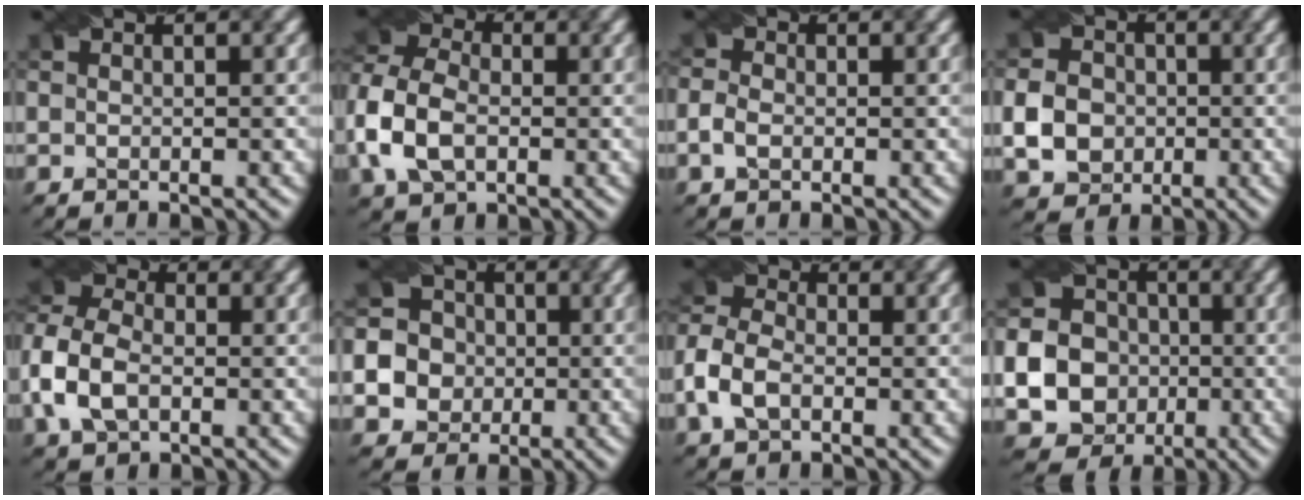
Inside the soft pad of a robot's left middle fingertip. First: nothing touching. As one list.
[{"total": 7.6, "force": [-2.1, 5.2, 5.2], "torque": [-0.128, 0.004, -0.056]}, {"total": 1.7, "force": [-0.8, 1.2, 1.0], "torque": [-0.024, -0.001, -0.020]}, {"total": 4.8, "force": [-0.9, 4.2, 2.2], "torque": [-0.049, 0.003, -0.021]}, {"total": 6.6, "force": [-1.9, 4.4, 4.5], "torque": [-0.108, 0.005, -0.050]}, {"total": 8.8, "force": [-1.9, 8.2, 2.4], "torque": [-0.061, 0.002, -0.056]}, {"total": 4.7, "force": [-1.8, 3.0, 3.1], "torque": [-0.077, 0.006, -0.044]}, {"total": 16.4, "force": [-3.4, 15.4, 4.4], "torque": [-0.127, -0.022, -0.082]}]